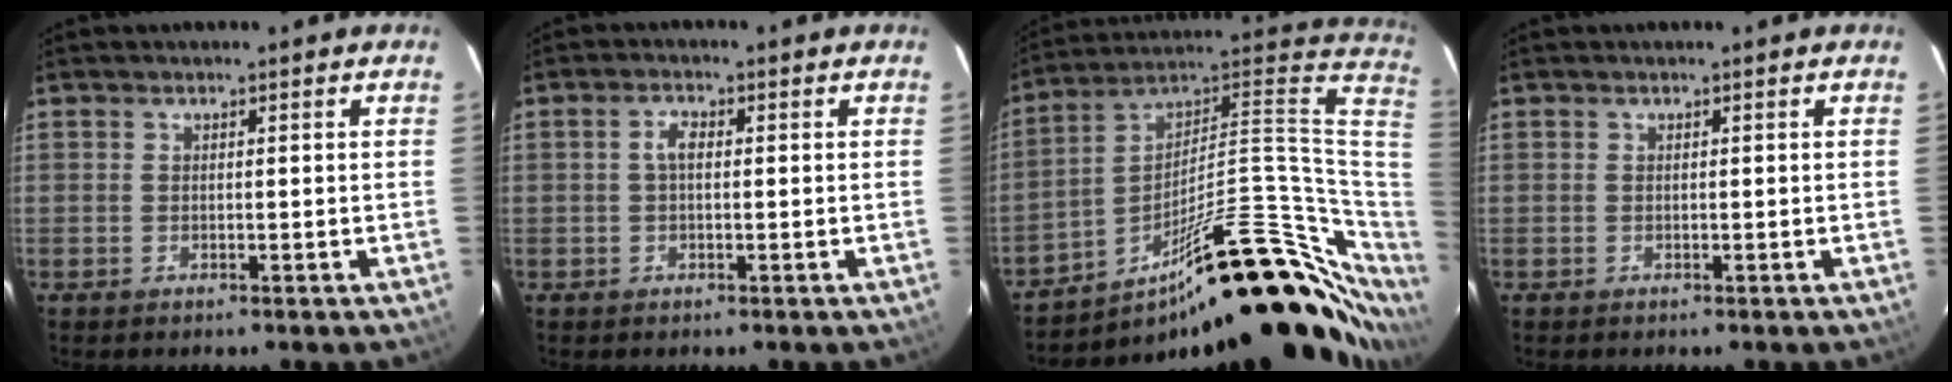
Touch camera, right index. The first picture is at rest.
{"total": 2.2, "force": [0.1, 1.1, 2.0], "torque": [-0.042, 0.008, 0.002]}
{"total": 32.2, "force": [-9.0, 12.1, 28.5], "torque": [-0.415, 0.027, -0.131]}
{"total": 0.0}